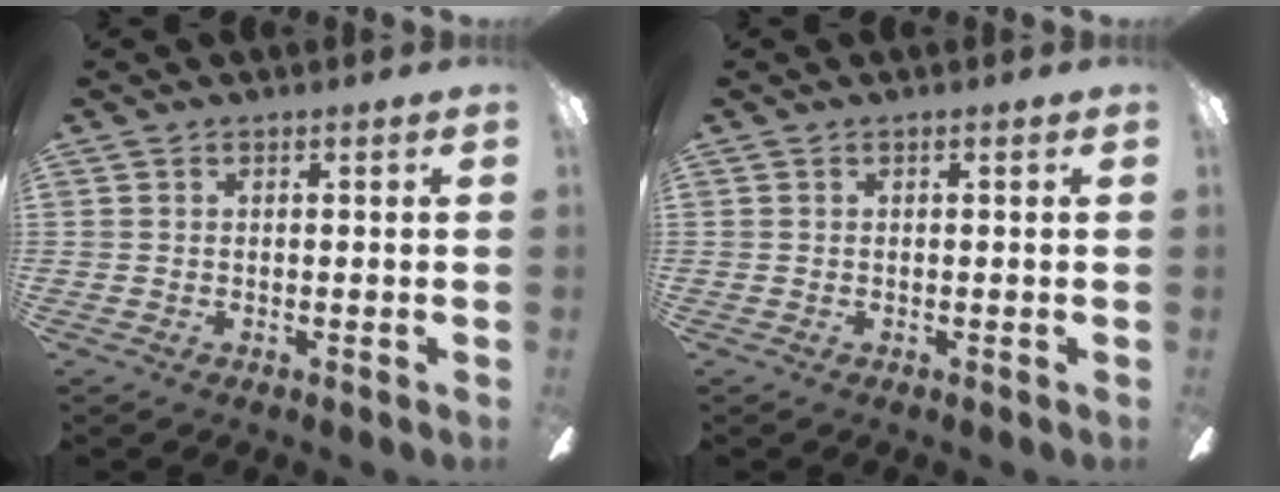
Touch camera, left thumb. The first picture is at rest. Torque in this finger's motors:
{"motor_torque": [-0.10, 0.10, -0.12, 0.18, 0.00]}